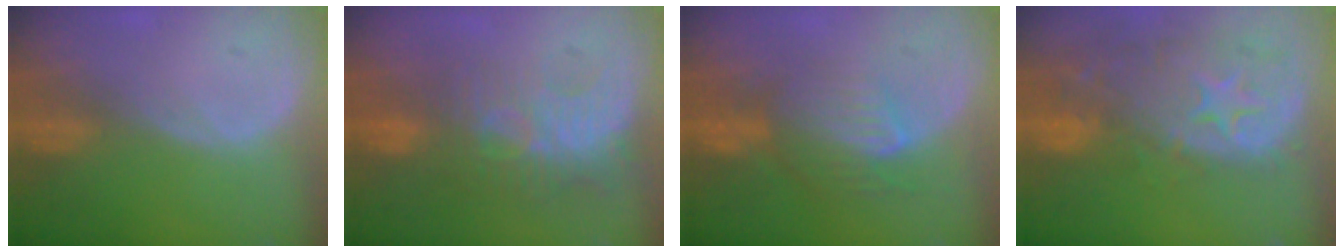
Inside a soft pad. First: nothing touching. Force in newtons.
{"total": 9.6, "press": 8.4, "slide": 4.5}
{"total": 7.6, "press": 7.2, "slide": 2.2}
{"total": 13.8, "press": 11.1, "slide": 8.1}